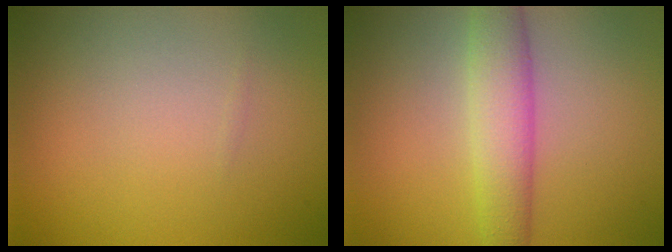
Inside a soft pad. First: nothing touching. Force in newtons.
{"total": 4.8, "press": 4.8, "slide": 0.2}